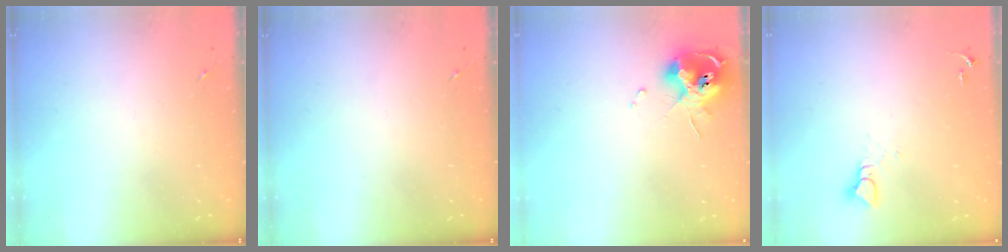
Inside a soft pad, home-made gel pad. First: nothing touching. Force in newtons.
{"total": 0.0}
{"total": 11.5, "press": 11.4, "slide": 1.8}
{"total": 3.9, "press": 3.8, "slide": 0.5}